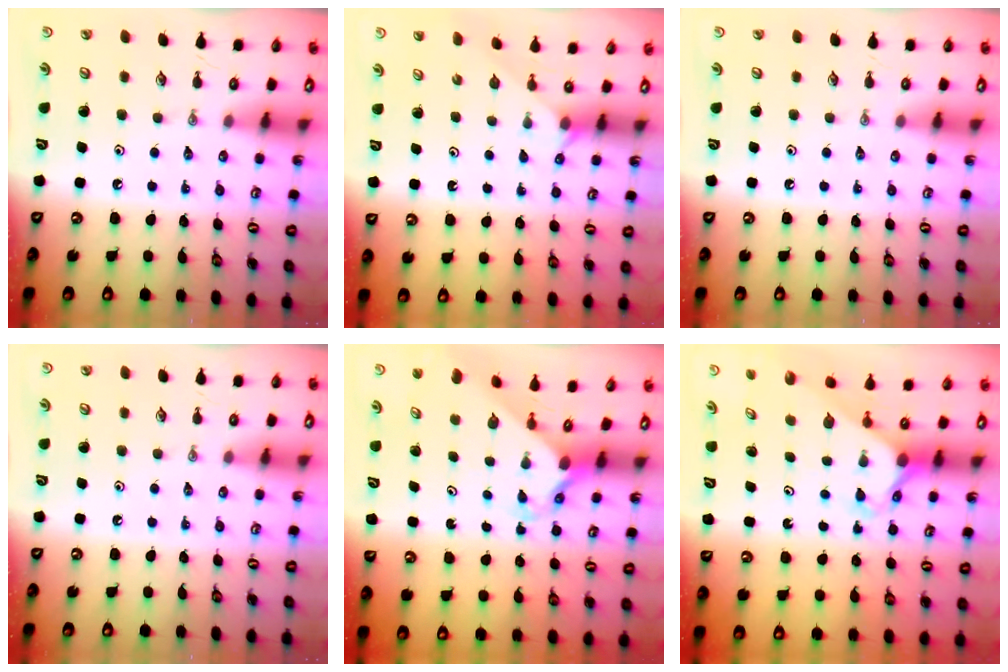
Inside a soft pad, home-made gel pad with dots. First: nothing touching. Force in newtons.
{"total": 2.7, "press": 2.7, "slide": 0.3}
{"total": 0.0}
{"total": 0.0}
{"total": 2.1, "press": 2.1, "slide": 0.2}
{"total": 2.3, "press": 2.3, "slide": 0.2}